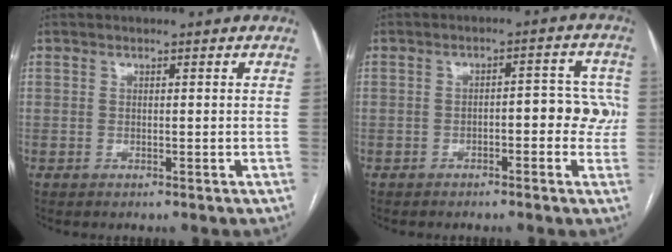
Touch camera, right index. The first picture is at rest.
{"total": 6.2, "force": [-1.1, 2.6, 5.5], "torque": [-0.058, 0.030, -0.015]}